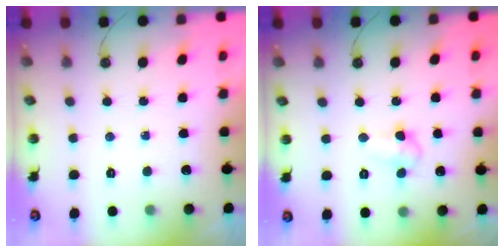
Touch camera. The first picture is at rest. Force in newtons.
{"total": 4.4, "press": 4.3, "slide": 1.2}